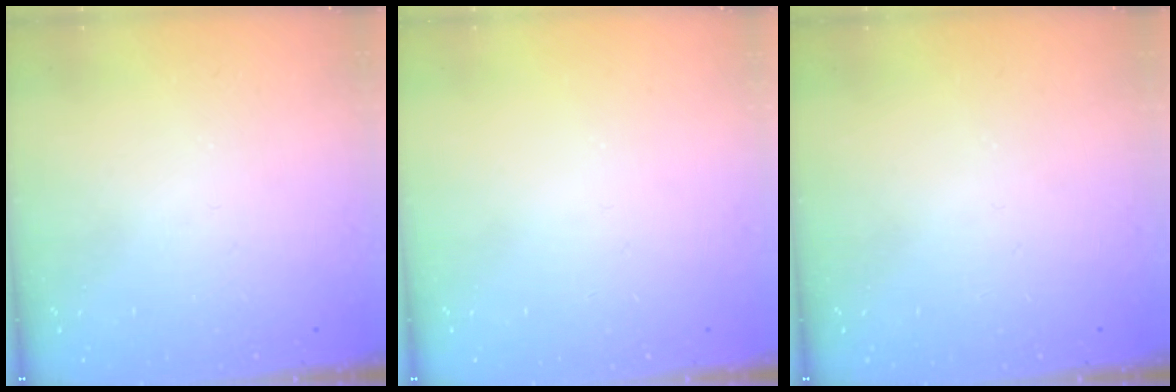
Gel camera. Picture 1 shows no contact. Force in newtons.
{"total": 0.0}
{"total": 0.0}